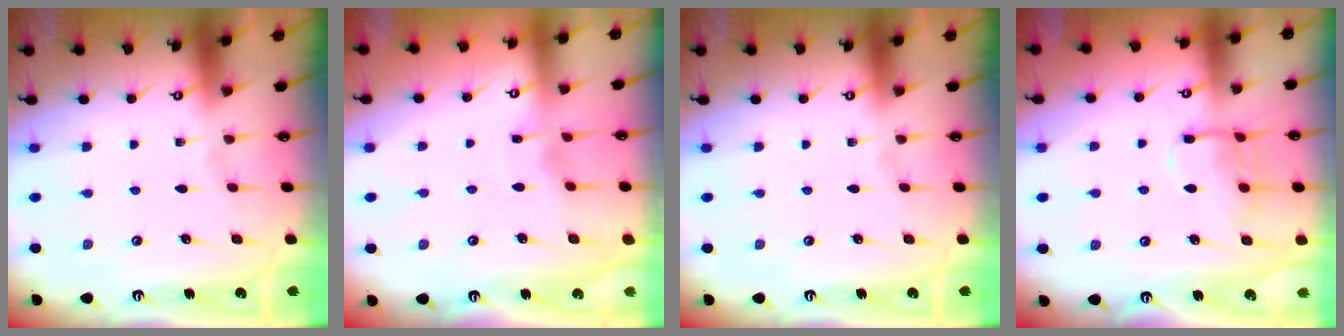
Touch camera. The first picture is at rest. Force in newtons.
{"total": 2.9, "press": 2.9, "slide": 0.4}
{"total": 0.0}
{"total": 11.1, "press": 11.1, "slide": 0.7}